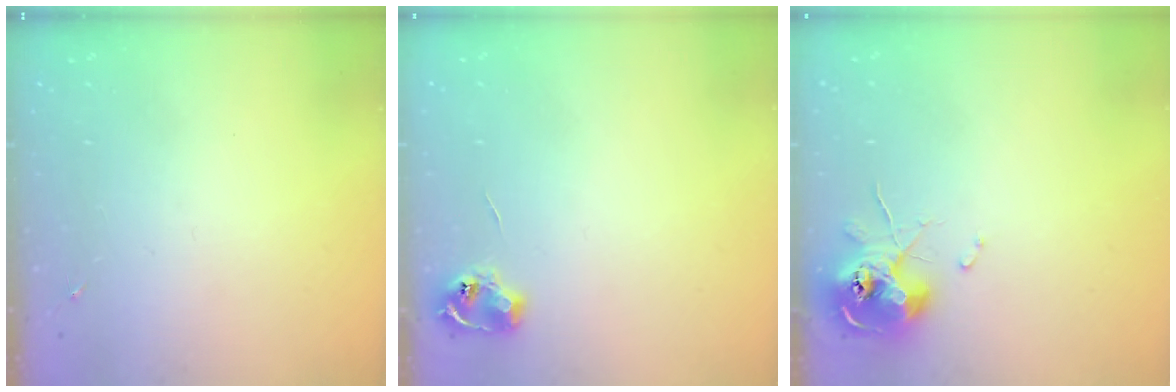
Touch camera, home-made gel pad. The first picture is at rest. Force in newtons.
{"total": 6.0, "press": 6.0, "slide": 0.7}
{"total": 10.0, "press": 9.9, "slide": 1.1}